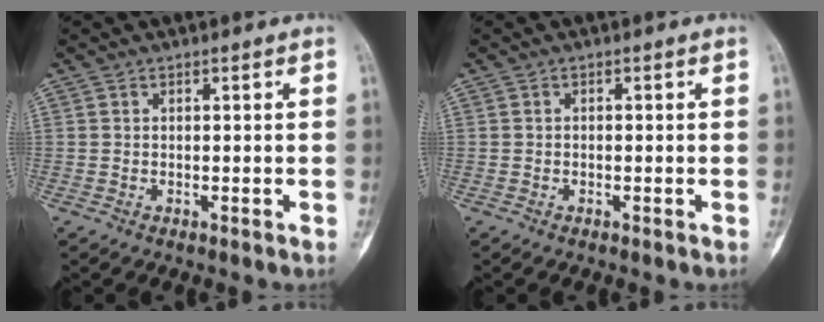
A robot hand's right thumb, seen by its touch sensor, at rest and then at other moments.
{"total": 0.0}